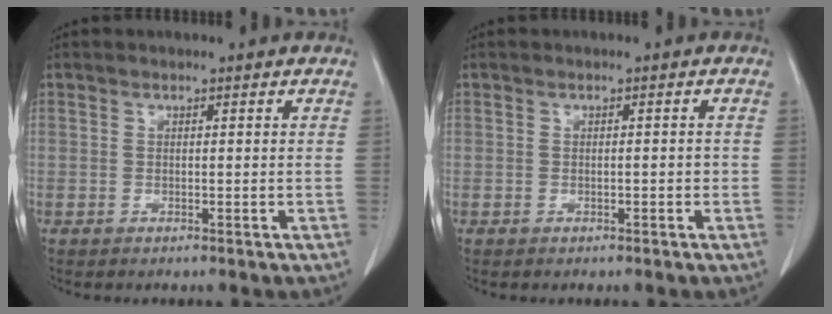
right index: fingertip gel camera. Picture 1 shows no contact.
{"total": 1.0, "force": [-0.2, 0.3, 0.9], "torque": [-0.012, 0.001, -0.004]}